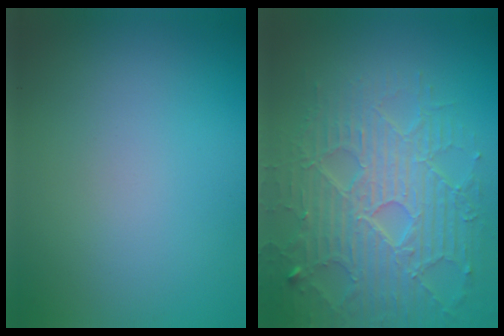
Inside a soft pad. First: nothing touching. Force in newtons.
{"total": 7.0, "press": 5.7, "slide": 4.0}